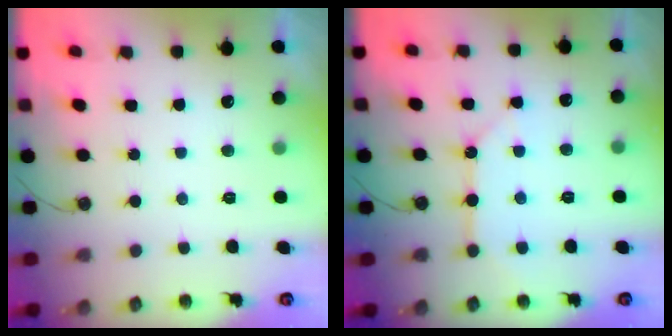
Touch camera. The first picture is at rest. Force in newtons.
{"total": 10.4, "press": 10.3, "slide": 1.2}